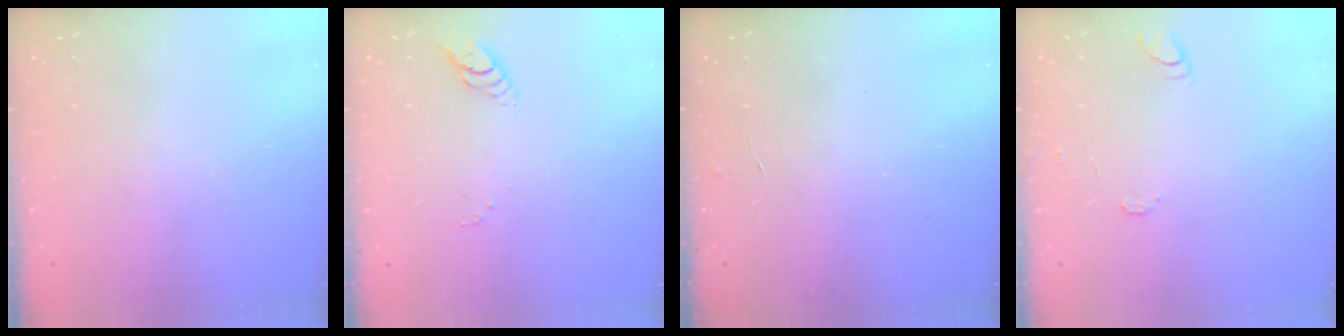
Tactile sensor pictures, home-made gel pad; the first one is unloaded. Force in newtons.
{"total": 4.8, "press": 4.8, "slide": 0.5}
{"total": 2.8, "press": 2.8, "slide": 0.3}
{"total": 6.5, "press": 6.5, "slide": 0.5}